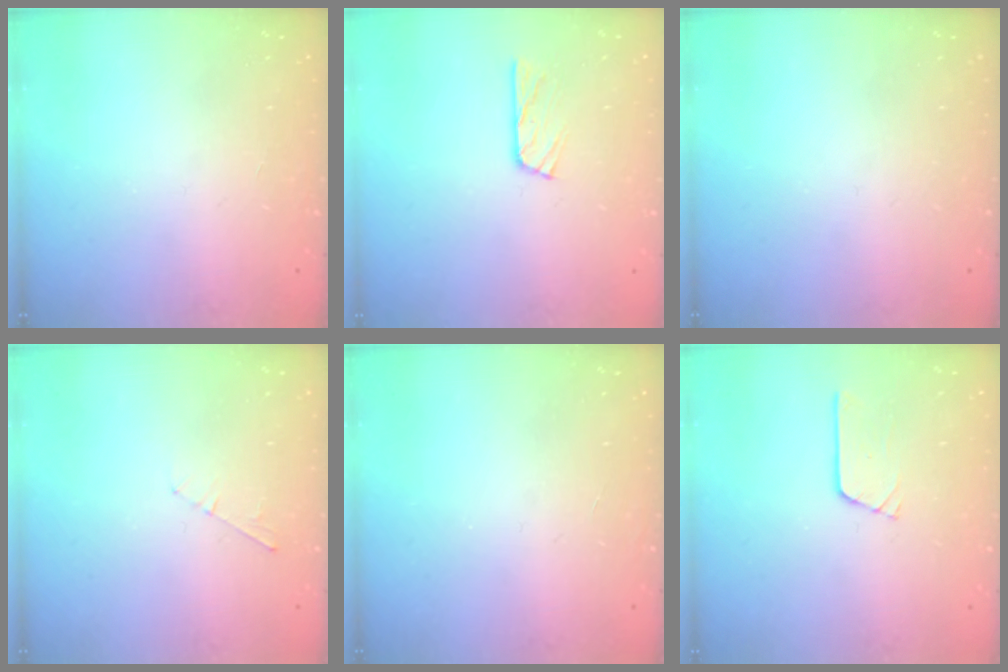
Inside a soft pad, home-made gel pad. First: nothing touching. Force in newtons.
{"total": 5.1, "press": 5.1, "slide": 0.5}
{"total": 0.0}
{"total": 2.8, "press": 2.8, "slide": 0.4}
{"total": 0.0}
{"total": 3.5, "press": 3.5, "slide": 0.2}